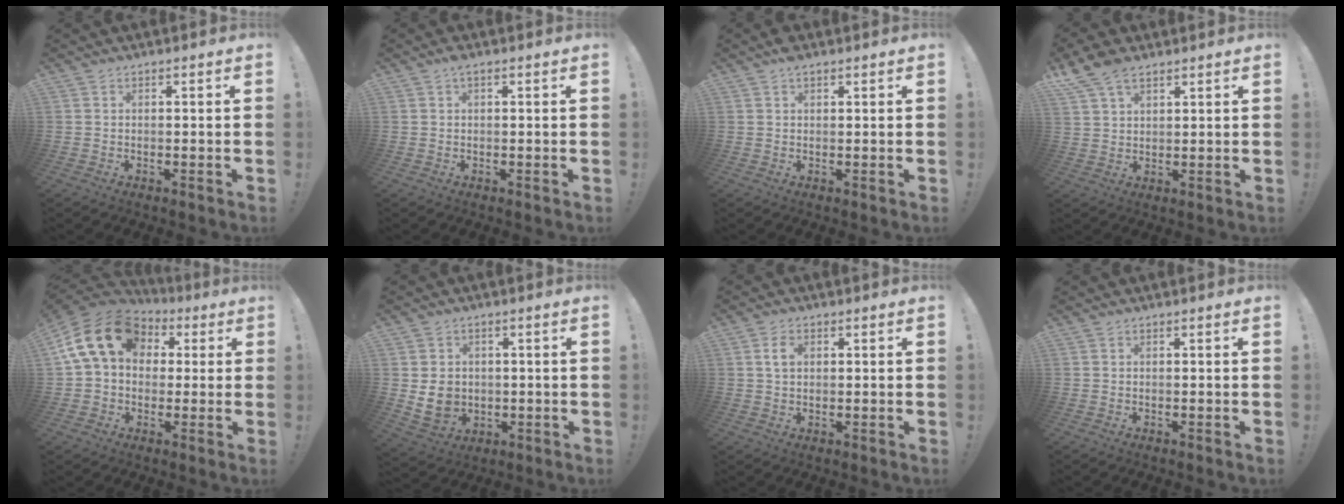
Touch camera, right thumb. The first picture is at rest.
{"total": 1.2, "force": [0.5, 0.4, 1.0], "torque": [-0.020, 0.002, 0.008]}
{"total": 2.5, "force": [1.7, 1.2, 1.5], "torque": [-0.022, -0.006, 0.029]}
{"total": 8.3, "force": [5.5, 4.4, 4.4], "torque": [-0.076, -0.019, 0.109]}
{"total": 17.6, "force": [4.8, 12.8, 11.1], "torque": [-0.192, -0.005, 0.087]}
{"total": 7.5, "force": [0.2, 6.6, 3.5], "torque": [-0.064, 0.001, 0.007]}
{"total": 4.0, "force": [1.2, 2.3, 3.1], "torque": [-0.054, 0.003, 0.019]}
{"total": 0.0}